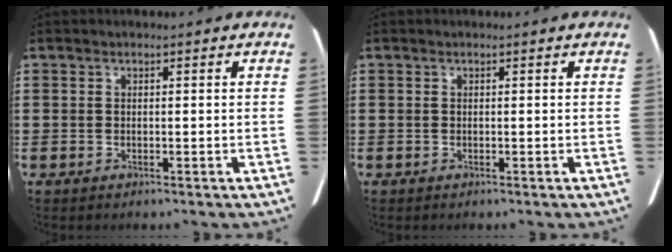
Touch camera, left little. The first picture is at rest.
{"total": 0.0}